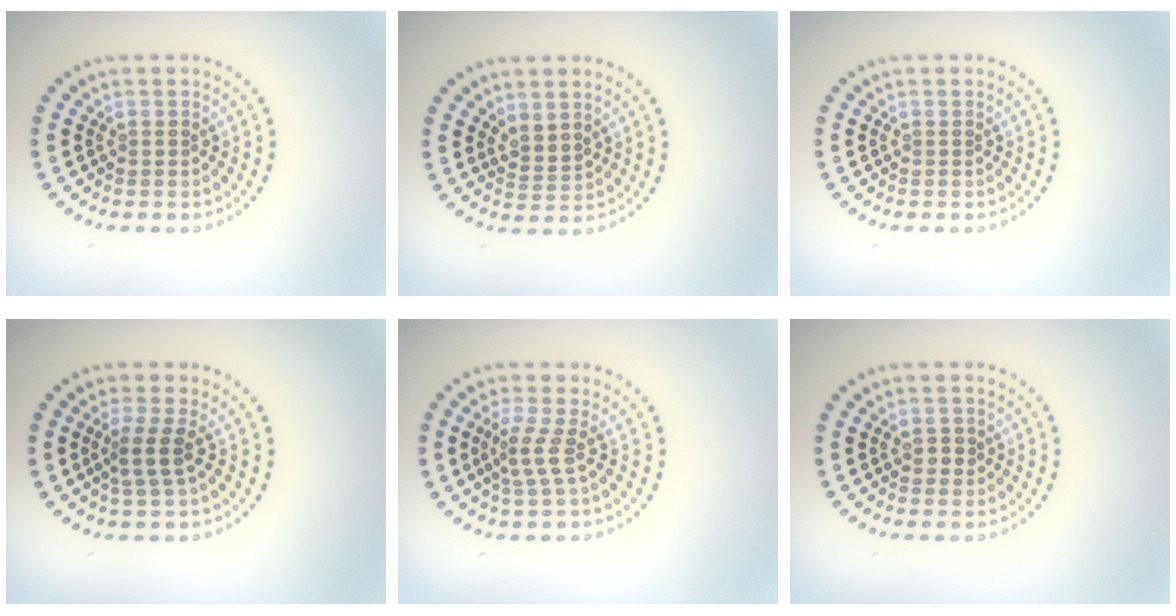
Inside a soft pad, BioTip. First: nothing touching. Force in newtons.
{"total": 1.8, "press": 1.4, "slide": 1.2}
{"total": 0.0}
{"total": 2.5, "press": 2.0, "slide": 1.5}
{"total": 2.1, "press": 1.5, "slide": 1.5}
{"total": 1.2, "press": 1.1, "slide": 0.4}